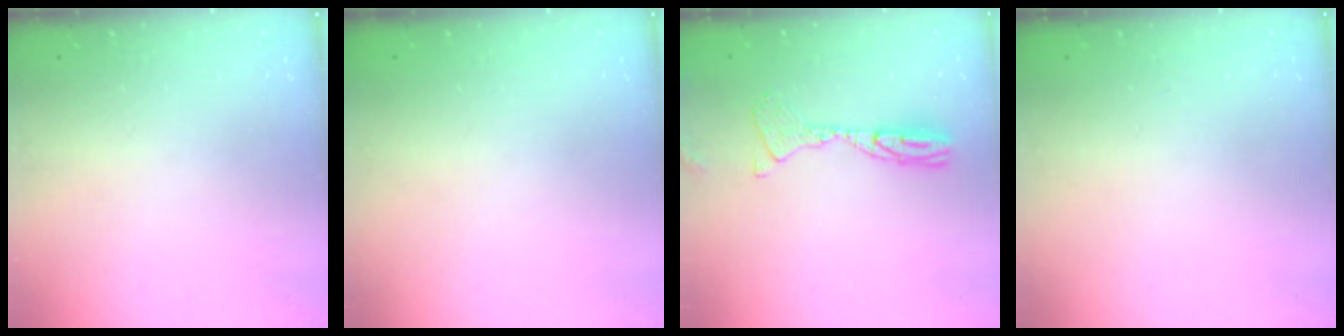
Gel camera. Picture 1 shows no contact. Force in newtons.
{"total": 0.0}
{"total": 11.8, "press": 11.6, "slide": 2.1}
{"total": 0.0}